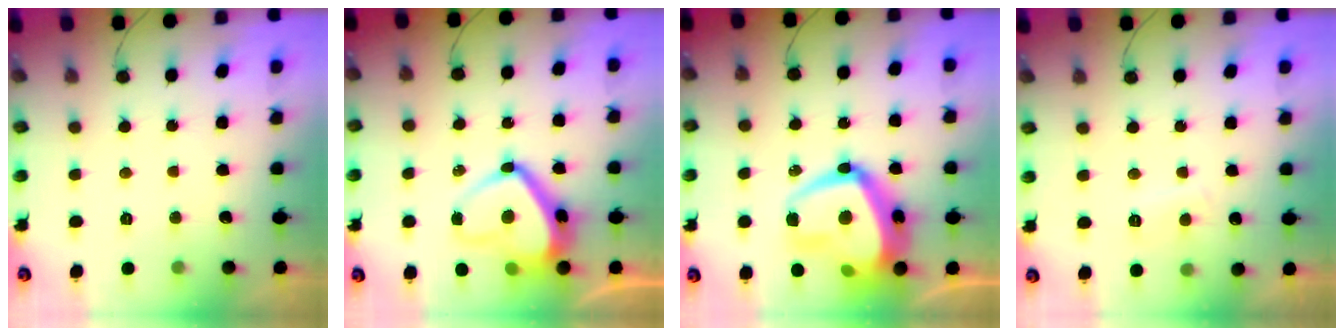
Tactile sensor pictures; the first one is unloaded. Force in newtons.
{"total": 14.4, "press": 14.3, "slide": 2.1}
{"total": 23.4, "press": 23.3, "slide": 2.0}
{"total": 2.2, "press": 2.2, "slide": 0.6}